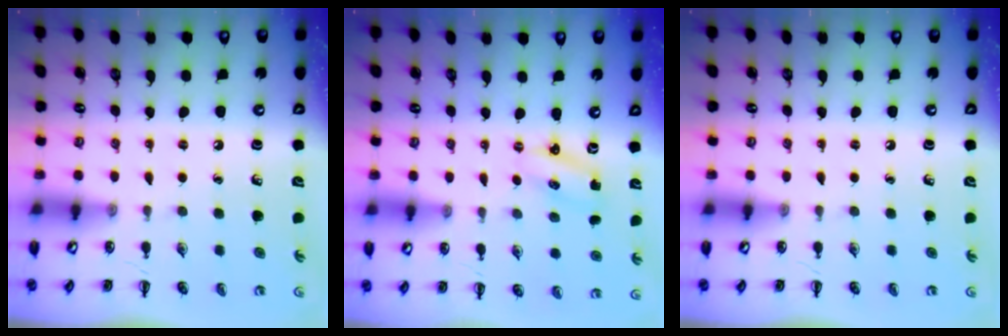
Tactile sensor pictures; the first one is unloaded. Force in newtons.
{"total": 2.1, "press": 2.1, "slide": 0.6}
{"total": 0.0}